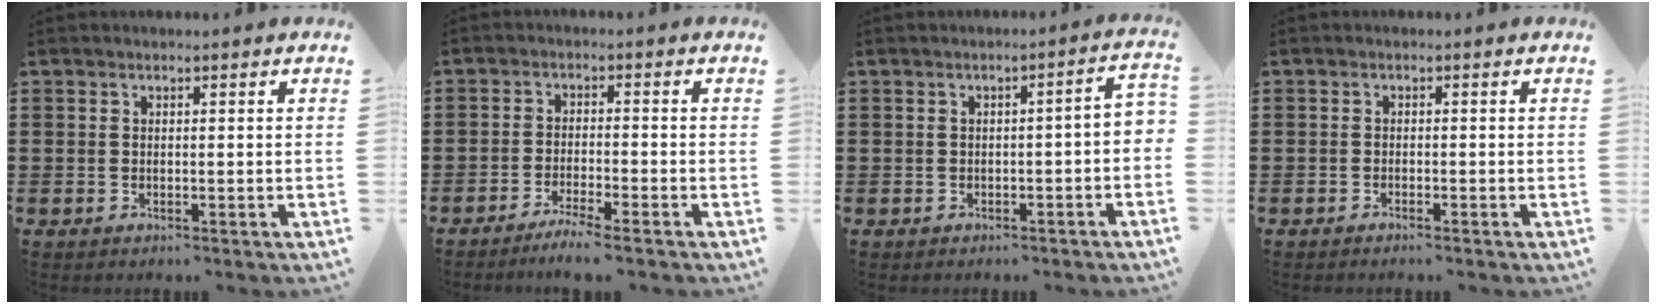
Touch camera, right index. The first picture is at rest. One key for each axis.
{"total": 3.2, "fx": -2.8, "fy": -0.6, "fz": 1.4, "tx": -0.030, "ty": -0.007, "tz": -0.056}
{"total": 1.8, "fx": -1.0, "fy": 0.3, "fz": 1.4, "tx": -0.026, "ty": 0.002, "tz": -0.021}
{"total": 0.9, "fx": -0.8, "fy": -0.1, "fz": 0.3, "tx": -0.007, "ty": -0.004, "tz": -0.016}